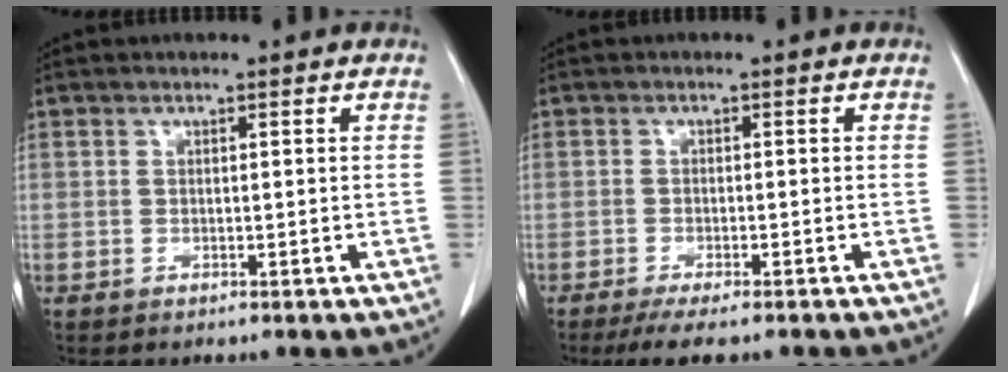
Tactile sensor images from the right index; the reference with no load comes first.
{"total": 6.6, "force": [-5.4, 0.9, 3.7], "torque": [-0.049, -0.012, -0.081]}